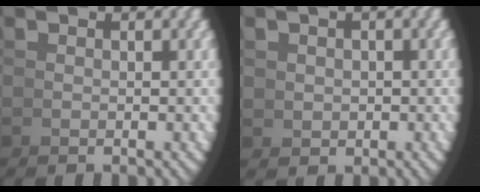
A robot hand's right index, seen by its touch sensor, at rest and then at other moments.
{"total": 0.9, "force": [0.6, 0.6, 0.3], "torque": [0.003, -0.001, 0.019]}